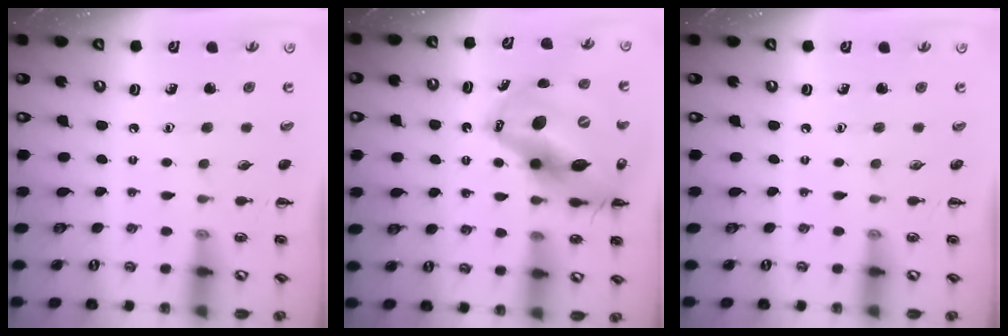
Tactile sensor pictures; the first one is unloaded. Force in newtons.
{"total": 19.8, "press": 18.9, "slide": 5.6}
{"total": 0.0}